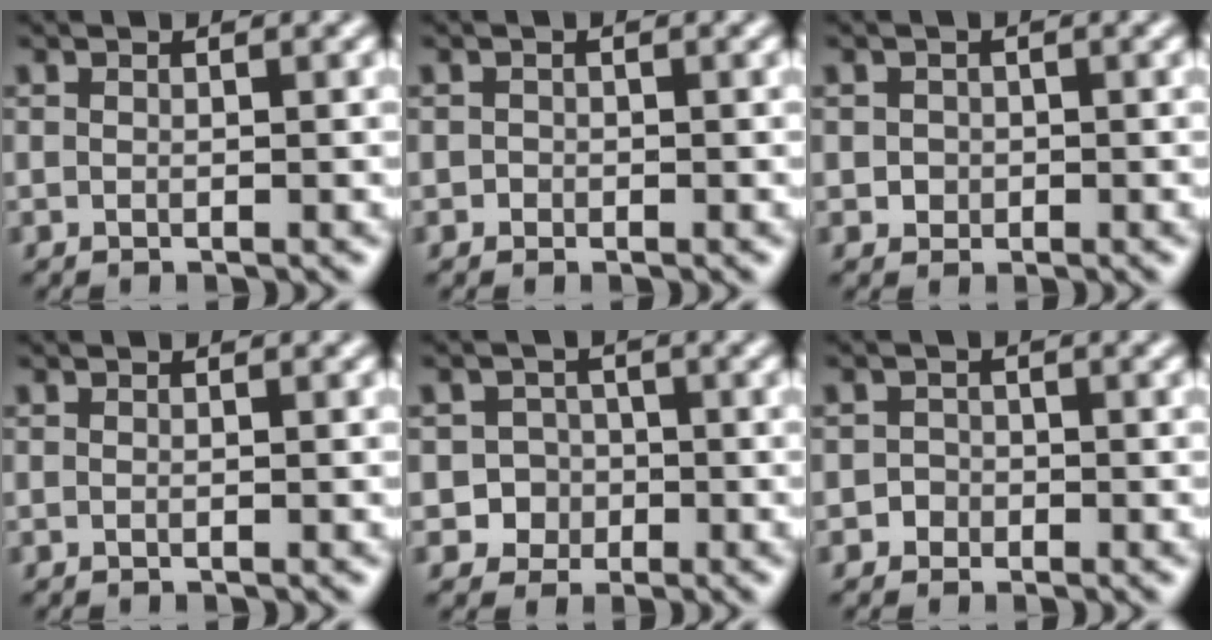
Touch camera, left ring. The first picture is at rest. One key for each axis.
{"total": 0.6, "fx": -0.2, "fy": 0.6, "fz": 0.0, "tx": 0.006, "ty": -0.003, "tz": -0.004}
{"total": 1.1, "fx": 0.0, "fy": 1.1, "fz": 0.2, "tx": 0.005, "ty": -0.003, "tz": 0.000}
{"total": 0.0}
{"total": 3.4, "fx": -1.2, "fy": 3.1, "fz": 0.4, "tx": 0.026, "ty": 0.002, "tz": -0.028}
{"total": 1.2, "fx": -0.4, "fy": 1.1, "fz": 0.0, "tx": 0.016, "ty": 0.002, "tz": -0.012}